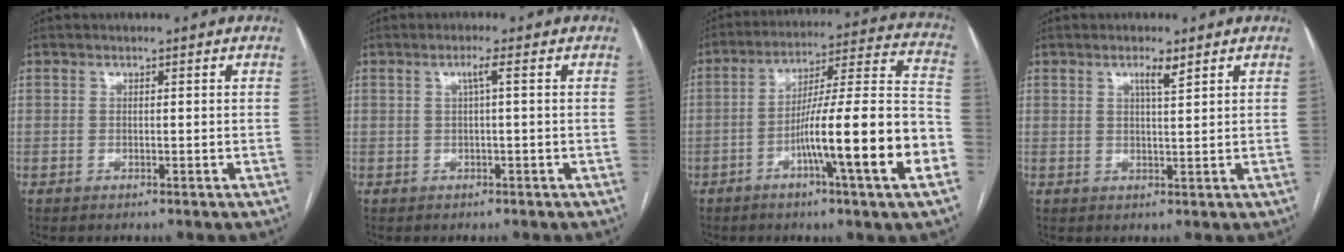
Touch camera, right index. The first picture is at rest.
{"total": 1.5, "force": [0.3, -0.3, 1.4], "torque": [-0.024, 0.003, 0.006]}
{"total": 18.9, "force": [-6.6, -0.3, 17.7], "torque": [-0.249, 0.008, -0.105]}
{"total": 2.3, "force": [1.5, 0.0, 1.8], "torque": [-0.033, -0.003, 0.026]}